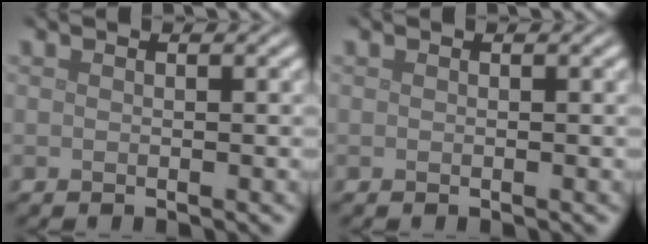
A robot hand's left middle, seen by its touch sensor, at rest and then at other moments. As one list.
[{"total": 0.0}]